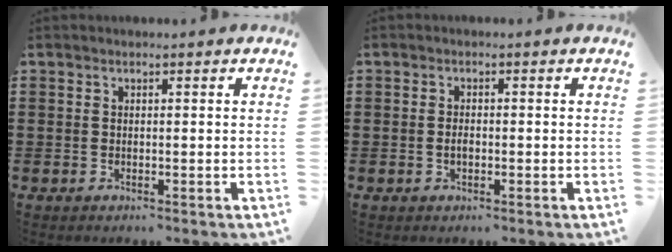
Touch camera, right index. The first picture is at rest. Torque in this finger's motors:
{"motor_torque": [1.10, 1.04, 0.04, 0.06]}